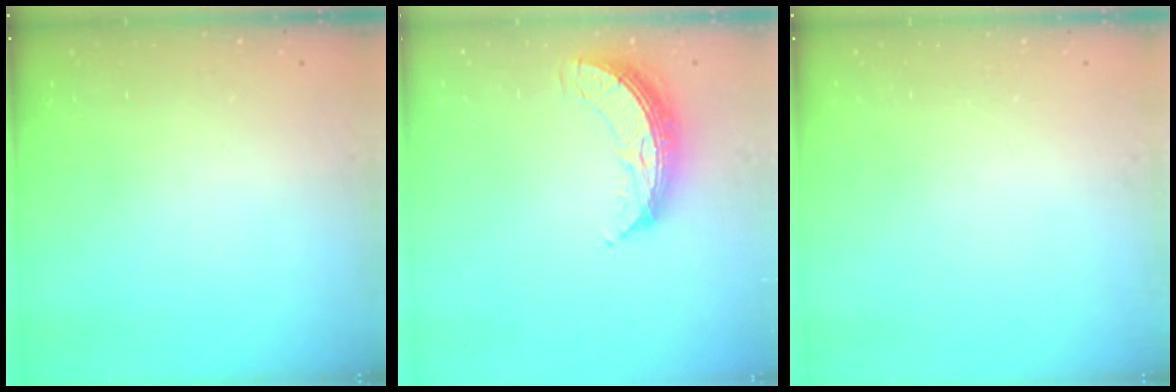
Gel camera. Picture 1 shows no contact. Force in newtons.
{"total": 9.8, "press": 9.8, "slide": 0.6}
{"total": 0.0}